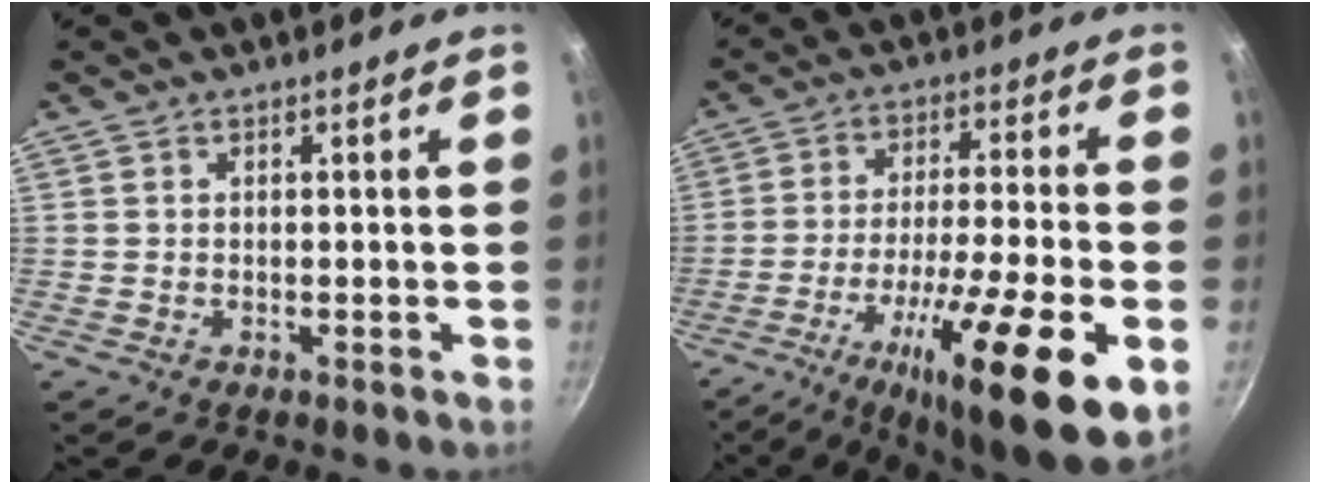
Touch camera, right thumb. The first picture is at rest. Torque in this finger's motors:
{"motor_torque": [0.39, 0.77, 1.40, -1.37, 0.19]}